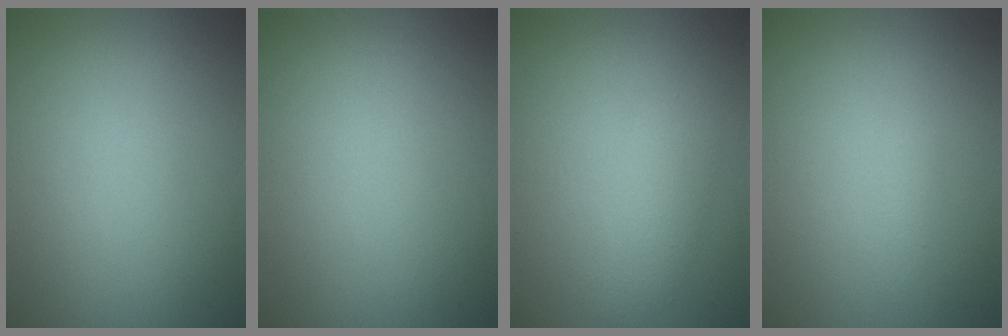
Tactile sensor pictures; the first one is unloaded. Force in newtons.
{"total": 0.0}
{"total": 2.2, "press": 2.2, "slide": 0.1}
{"total": 0.6, "press": 0.6, "slide": 0.0}